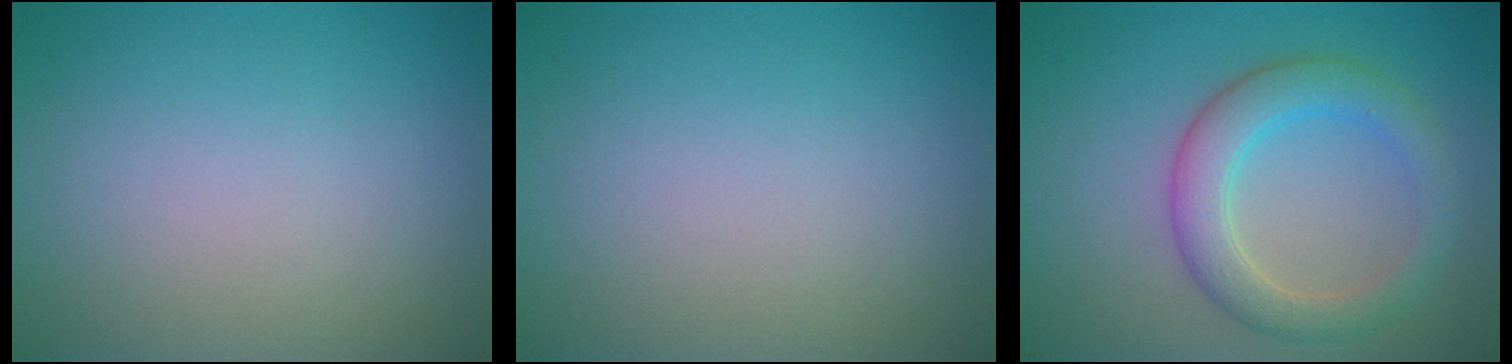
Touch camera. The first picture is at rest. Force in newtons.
{"total": 0.0}
{"total": 4.4, "press": 4.4, "slide": 0.1}